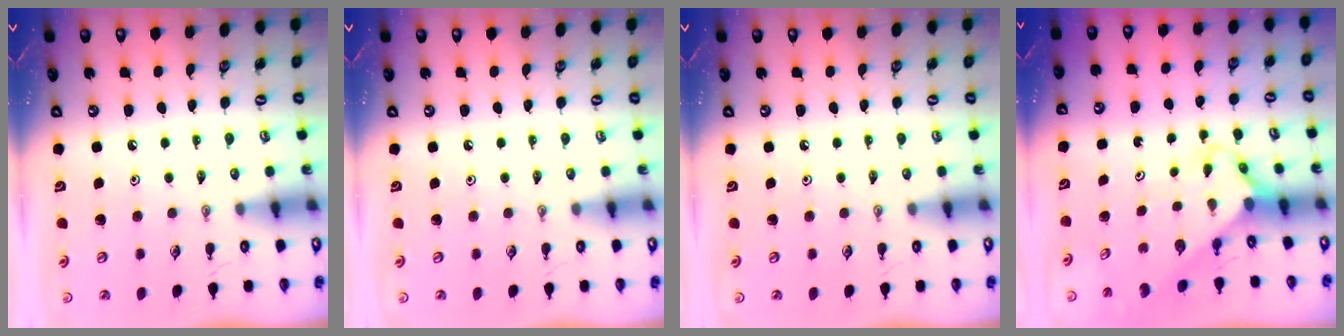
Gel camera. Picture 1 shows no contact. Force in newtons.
{"total": 0.0}
{"total": 0.0}
{"total": 2.8, "press": 2.8, "slide": 0.2}